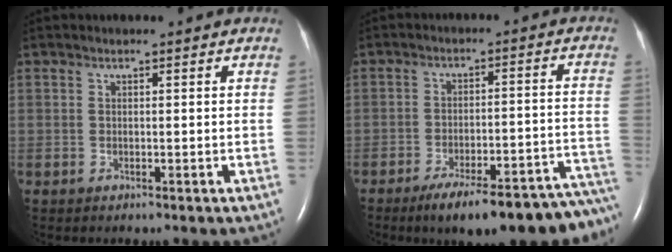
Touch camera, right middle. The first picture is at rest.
{"total": 20.6, "force": [-17.4, 3.5, 10.5], "torque": [-0.068, 0.026, -0.226]}